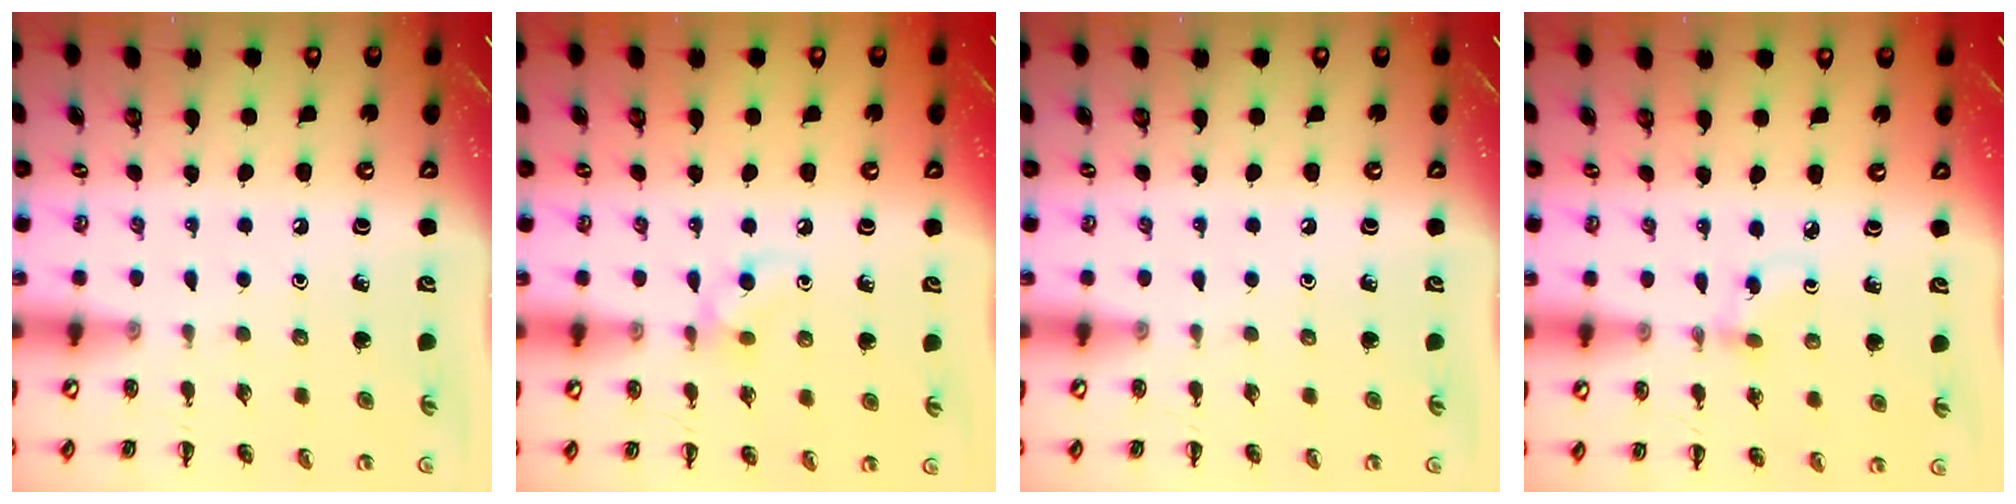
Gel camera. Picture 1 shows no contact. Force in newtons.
{"total": 5.5, "press": 5.4, "slide": 1.0}
{"total": 0.0}
{"total": 2.5, "press": 2.2, "slide": 1.1}